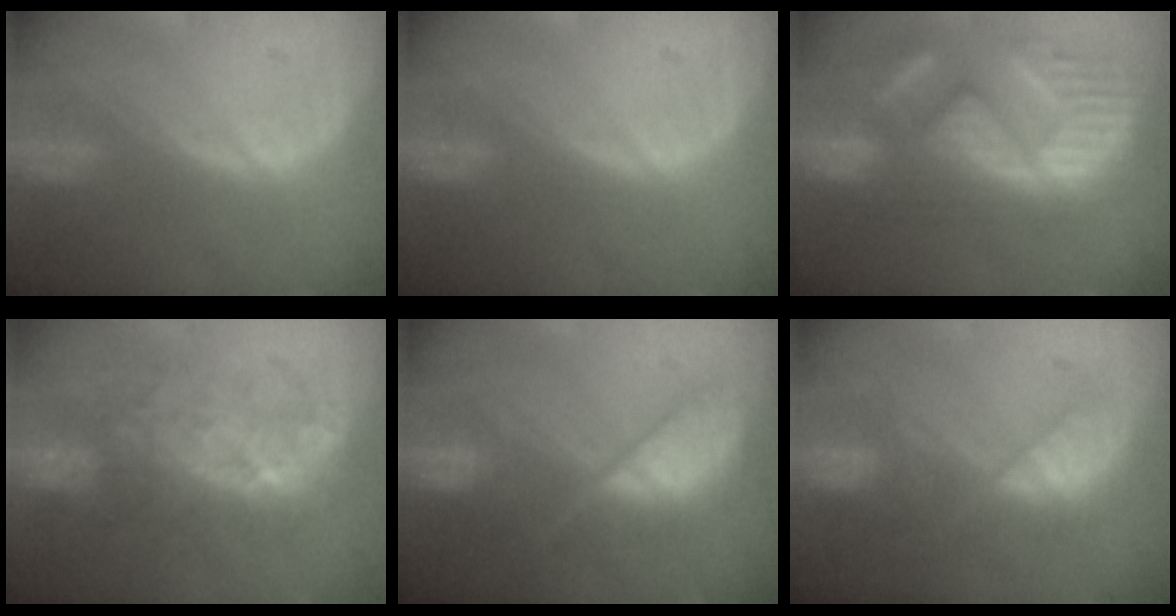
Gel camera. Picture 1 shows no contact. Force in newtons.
{"total": 0.0}
{"total": 12.7, "press": 11.9, "slide": 4.5}
{"total": 8.1, "press": 7.9, "slide": 1.8}
{"total": 8.2, "press": 8.2, "slide": 0.6}
{"total": 7.5, "press": 7.2, "slide": 2.0}